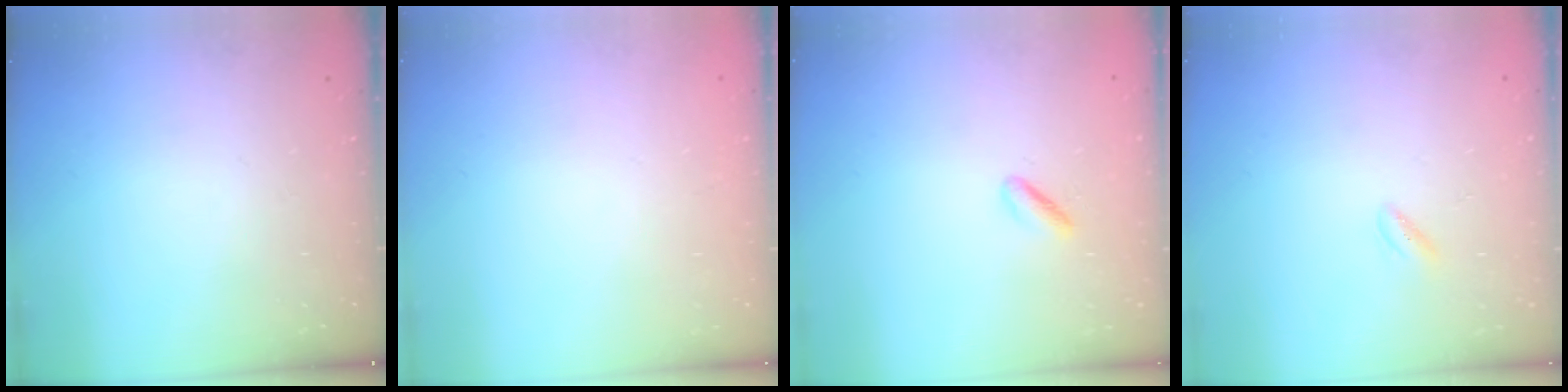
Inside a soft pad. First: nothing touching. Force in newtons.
{"total": 2.2, "press": 2.2, "slide": 0.1}
{"total": 1.1, "press": 0.9, "slide": 0.7}
{"total": 1.3, "press": 1.2, "slide": 0.6}